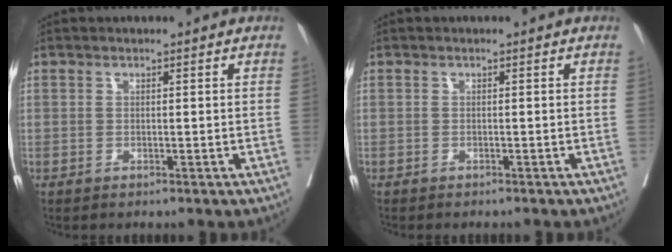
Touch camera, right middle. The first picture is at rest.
{"total": 2.4, "force": [-2.2, 0.5, 1.0], "torque": [-0.019, -0.006, -0.025]}